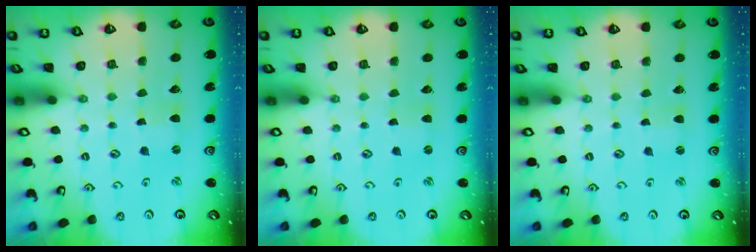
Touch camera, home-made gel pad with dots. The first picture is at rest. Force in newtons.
{"total": 1.2, "press": 1.2, "slide": 0.2}
{"total": 1.2, "press": 1.2, "slide": 0.3}